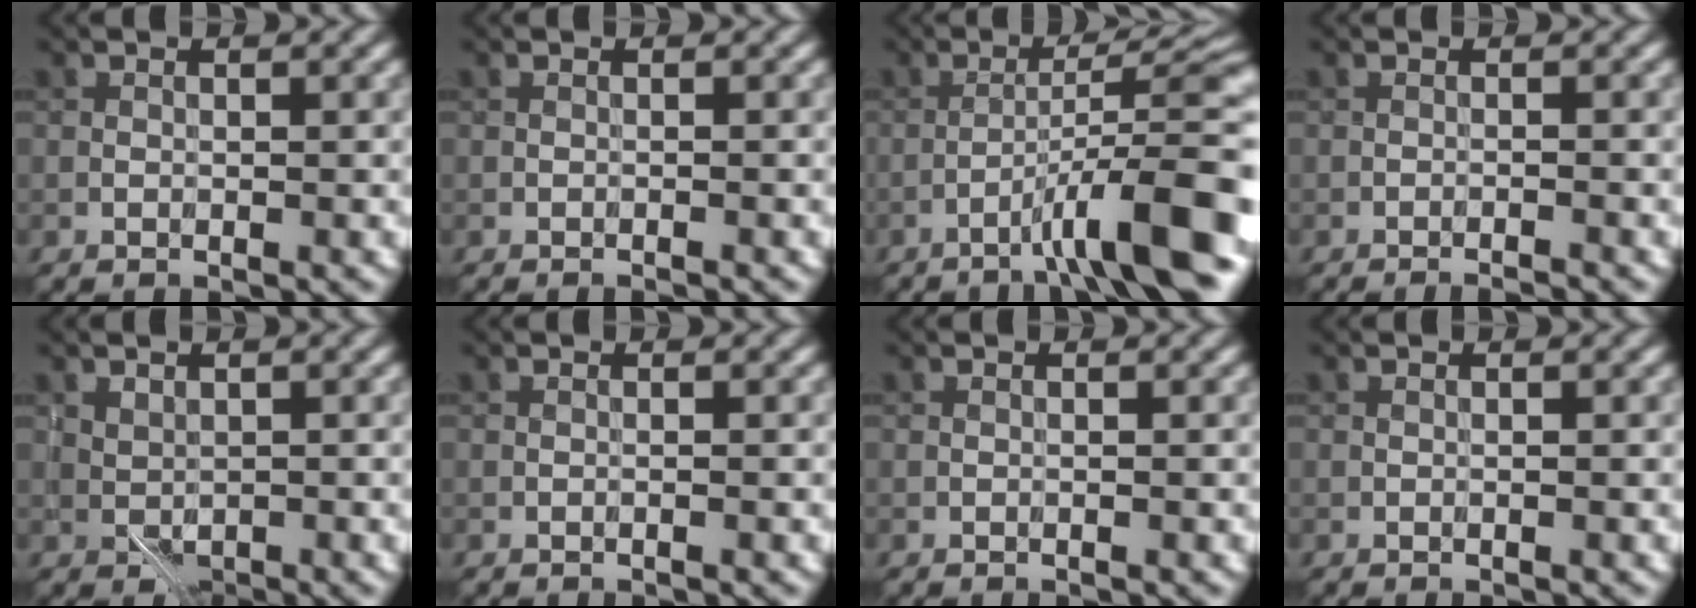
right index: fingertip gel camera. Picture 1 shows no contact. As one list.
[{"total": 0.6, "force": [-0.5, 0.1, 0.3], "torque": [0.001, 0.001, -0.010]}, {"total": 9.6, "force": [-4.8, 0.9, 8.2], "torque": [-0.117, 0.028, -0.071]}, {"total": 2.0, "force": [-1.8, 0.2, 0.9], "torque": [-0.013, 0.005, -0.029]}, {"total": 1.3, "force": [0.4, 0.9, 0.8], "torque": [-0.014, -0.003, 0.011]}, {"total": 0.0}, {"total": 0.0}, {"total": 0.0}]